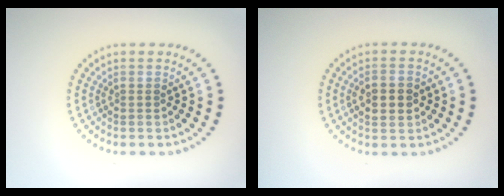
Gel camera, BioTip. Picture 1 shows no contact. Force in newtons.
{"total": 3.5, "press": 3.5, "slide": 0.2}